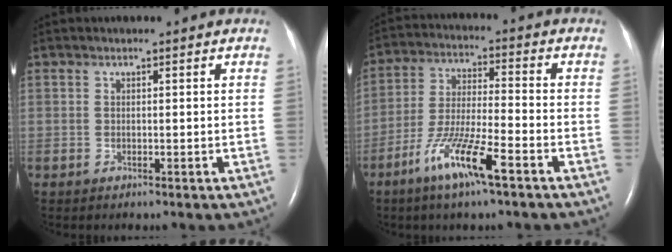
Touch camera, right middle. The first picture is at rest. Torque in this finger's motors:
{"motor_torque": [1.13, -1.01, 0.24, 0.12]}